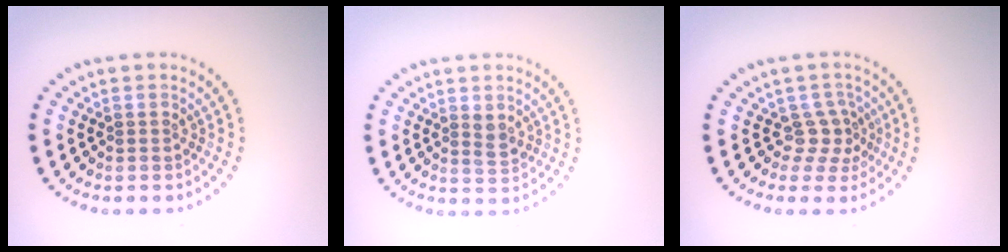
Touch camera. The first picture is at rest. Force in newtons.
{"total": 1.5, "press": 1.4, "slide": 0.3}
{"total": 2.3, "press": 1.6, "slide": 1.7}